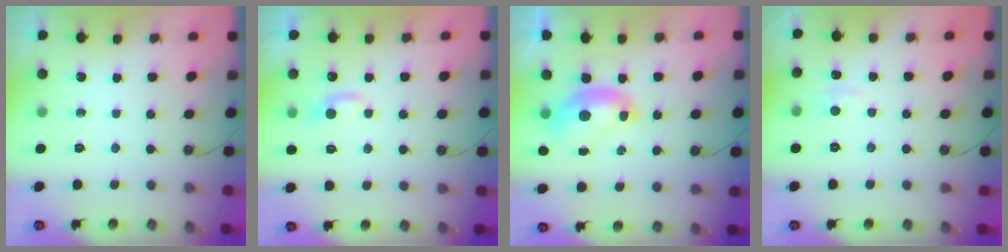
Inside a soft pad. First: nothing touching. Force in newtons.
{"total": 1.3, "press": 1.1, "slide": 0.7}
{"total": 2.2, "press": 2.2, "slide": 0.3}
{"total": 2.9, "press": 2.8, "slide": 0.5}